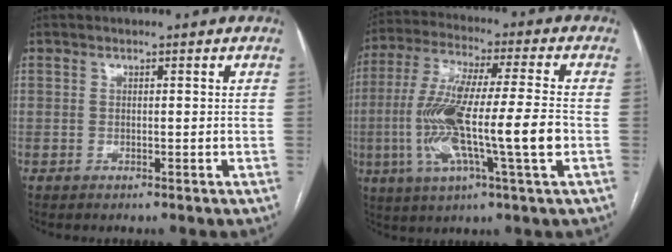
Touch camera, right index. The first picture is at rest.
{"total": 16.7, "force": [-3.0, 1.0, 16.4], "torque": [-0.322, -0.004, -0.057]}